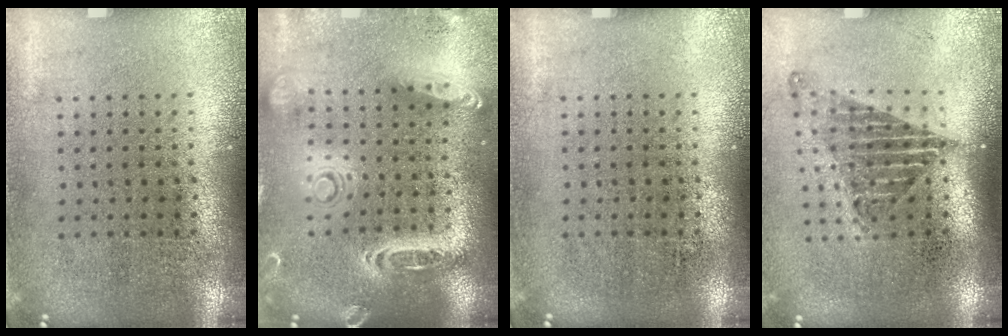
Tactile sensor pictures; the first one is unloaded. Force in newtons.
{"total": 2.5, "press": 2.3, "slide": 1.1}
{"total": 0.0}
{"total": 1.5, "press": 1.2, "slide": 0.9}